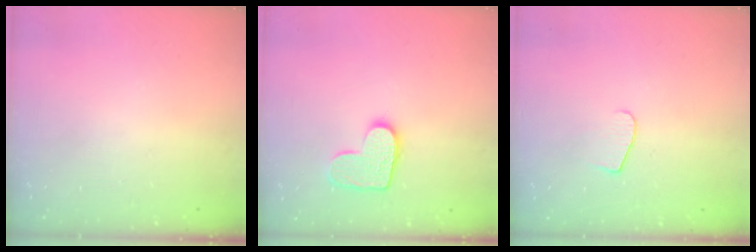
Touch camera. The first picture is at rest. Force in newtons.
{"total": 10.3, "press": 10.2, "slide": 0.6}
{"total": 5.5, "press": 5.5, "slide": 0.5}